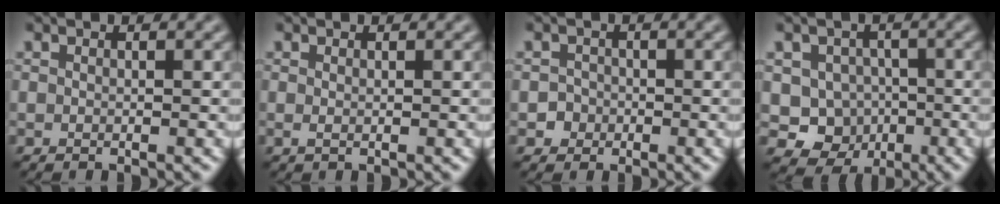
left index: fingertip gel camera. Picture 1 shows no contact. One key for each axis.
{"total": 0.6, "fx": 0.1, "fy": 0.1, "fz": 0.5, "tx": -0.010, "ty": -0.001, "tz": 0.002}
{"total": 1.3, "fx": -0.4, "fy": 1.2, "fz": 0.0, "tx": 0.016, "ty": 0.001, "tz": -0.009}
{"total": 5.4, "fx": -1.2, "fy": 4.9, "fz": 1.8, "tx": -0.002, "ty": 0.000, "tz": -0.037}